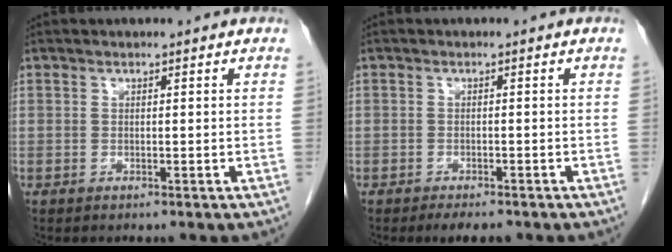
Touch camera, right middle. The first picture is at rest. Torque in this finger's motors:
{"motor_torque": [0.23, -0.05, -0.04, -0.01]}